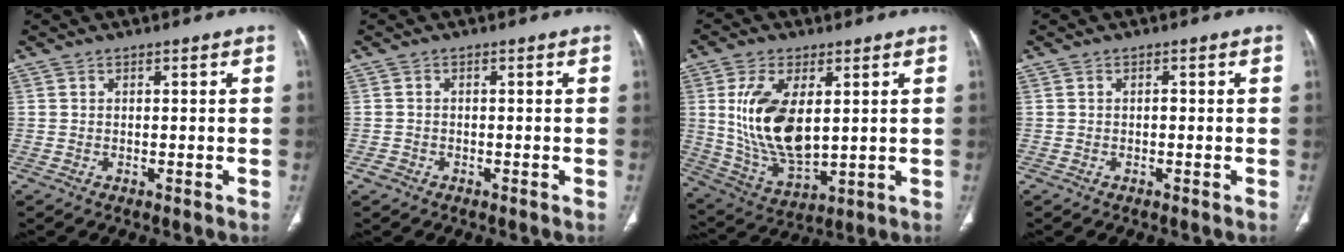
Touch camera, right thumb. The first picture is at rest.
{"total": 1.3, "force": [-0.8, 1.0, 0.3], "torque": [-0.007, 0.004, -0.017]}
{"total": 15.6, "force": [2.8, 8.0, 13.1], "torque": [-0.248, -0.021, 0.068]}
{"total": 0.6, "force": [-0.1, 0.4, 0.4], "torque": [-0.007, 0.001, -0.005]}